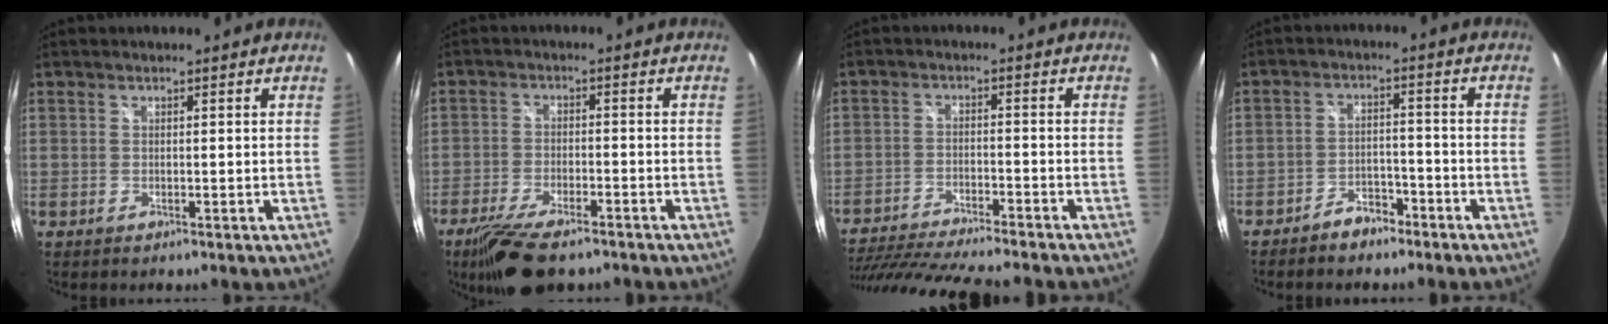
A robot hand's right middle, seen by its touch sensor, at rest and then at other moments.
{"total": 11.4, "force": [-8.5, 3.3, 6.7], "torque": [-0.151, -0.031, -0.149]}
{"total": 19.9, "force": [-17.2, 2.9, 9.5], "torque": [-0.189, -0.037, -0.270]}
{"total": 4.7, "force": [-3.8, 2.2, 1.7], "torque": [-0.046, 0.015, -0.056]}